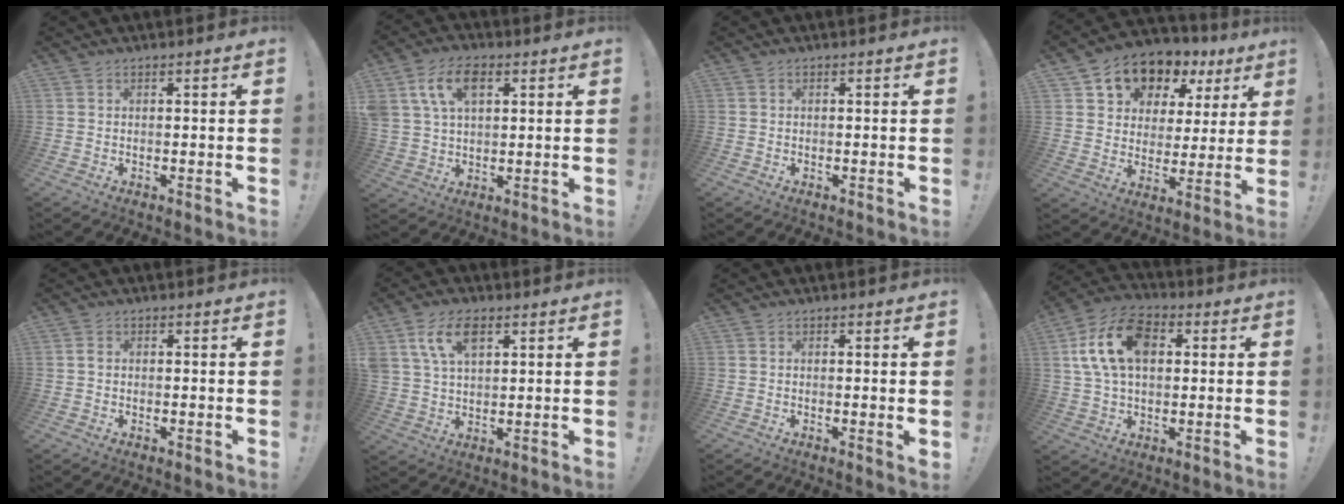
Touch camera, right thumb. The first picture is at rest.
{"total": 11.1, "force": [4.6, 7.0, 7.3], "torque": [-0.135, 0.006, 0.087]}
{"total": 0.0}
{"total": 11.3, "force": [7.5, 7.5, 3.9], "torque": [-0.062, -0.059, 0.139]}
{"total": 0.9, "force": [0.1, 0.8, 0.5], "torque": [-0.007, 0.003, 0.001]}
{"total": 10.2, "force": [4.8, 5.8, 6.8], "torque": [-0.127, 0.000, 0.090]}
{"total": 1.6, "force": [0.4, -0.1, 1.6], "torque": [-0.013, -0.008, 0.005]}
{"total": 16.9, "force": [3.9, 11.1, 12.1], "torque": [-0.231, 0.005, 0.071]}